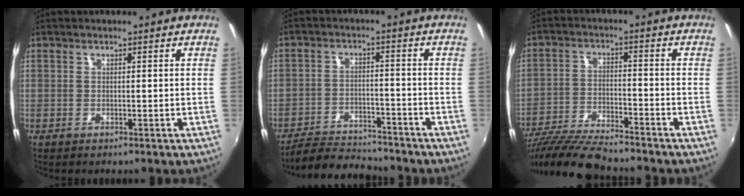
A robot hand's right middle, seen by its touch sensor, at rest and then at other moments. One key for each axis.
{"total": 10.2, "fx": -9.5, "fy": 2.5, "fz": 2.8, "tx": -0.083, "ty": 0.003, "tz": -0.149}
{"total": 13.1, "fx": -11.8, "fy": 1.5, "fz": 5.7, "tx": -0.133, "ty": -0.024, "tz": -0.217}